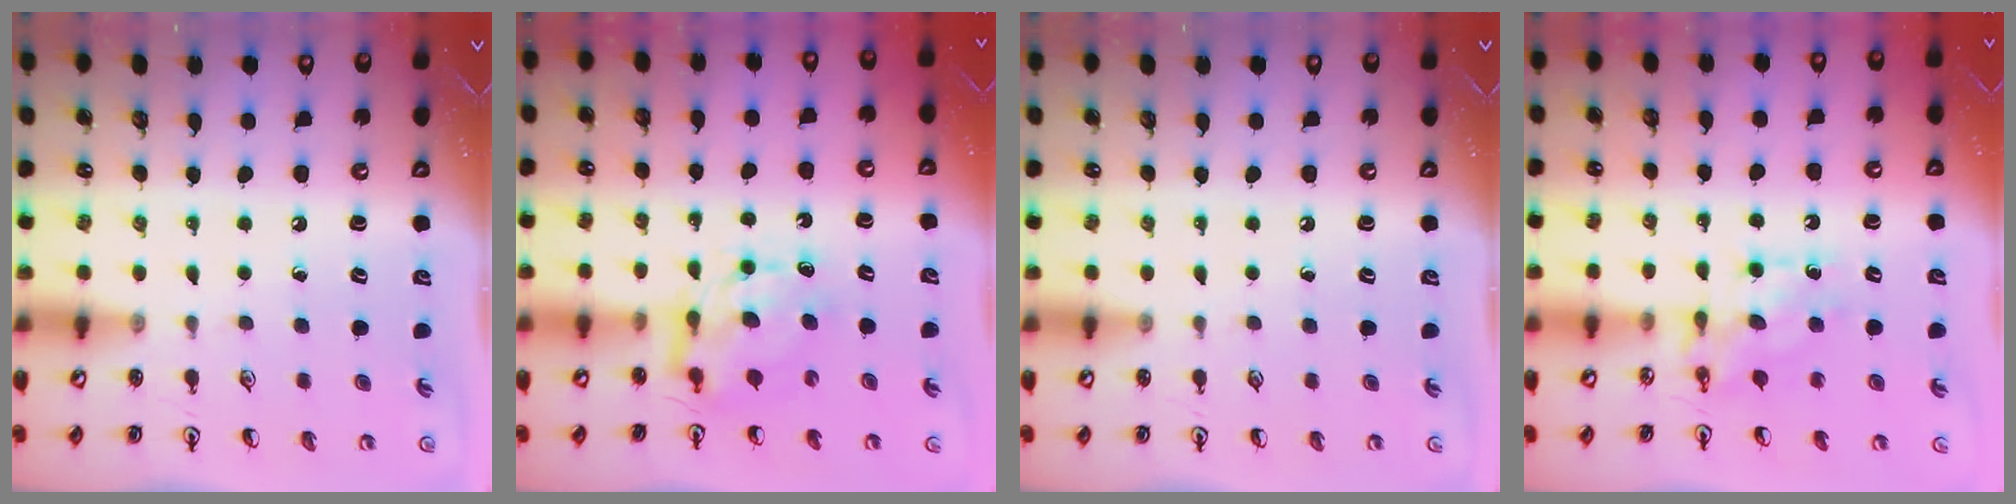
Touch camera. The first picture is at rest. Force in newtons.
{"total": 7.5, "press": 7.5, "slide": 0.6}
{"total": 0.0}
{"total": 7.4, "press": 7.3, "slide": 0.8}